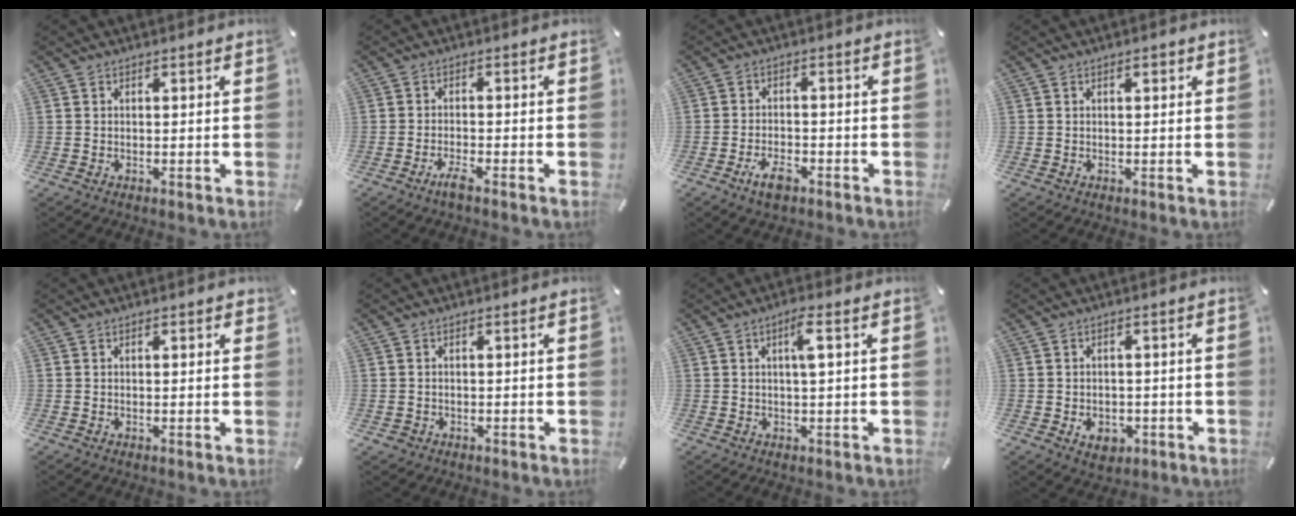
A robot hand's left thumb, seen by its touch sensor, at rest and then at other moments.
{"total": 3.0, "force": [-2.4, 0.3, 1.8], "torque": [-0.036, 0.008, -0.046]}
{"total": 4.9, "force": [-3.0, 2.4, 3.1], "torque": [-0.066, 0.013, -0.058]}
{"total": 1.5, "force": [0.6, 0.7, 1.2], "torque": [-0.016, 0.002, 0.007]}
{"total": 0.9, "force": [0.2, 0.4, 0.7], "torque": [-0.014, 0.003, 0.003]}
{"total": 1.1, "force": [-0.4, 1.0, 0.2], "torque": [-0.004, 0.005, -0.011]}
{"total": 4.3, "force": [0.8, 0.4, 4.2], "torque": [-0.075, 0.000, 0.008]}
{"total": 4.6, "force": [-1.4, 3.6, 2.5], "torque": [-0.046, -0.001, -0.027]}